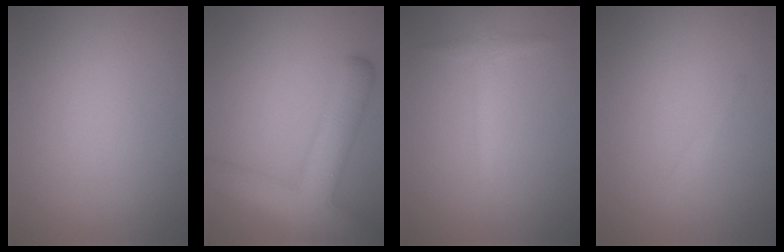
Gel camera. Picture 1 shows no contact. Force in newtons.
{"total": 7.6, "press": 7.6, "slide": 0.4}
{"total": 1.7, "press": 1.7, "slide": 0.1}
{"total": 0.8, "press": 0.8, "slide": 0.1}